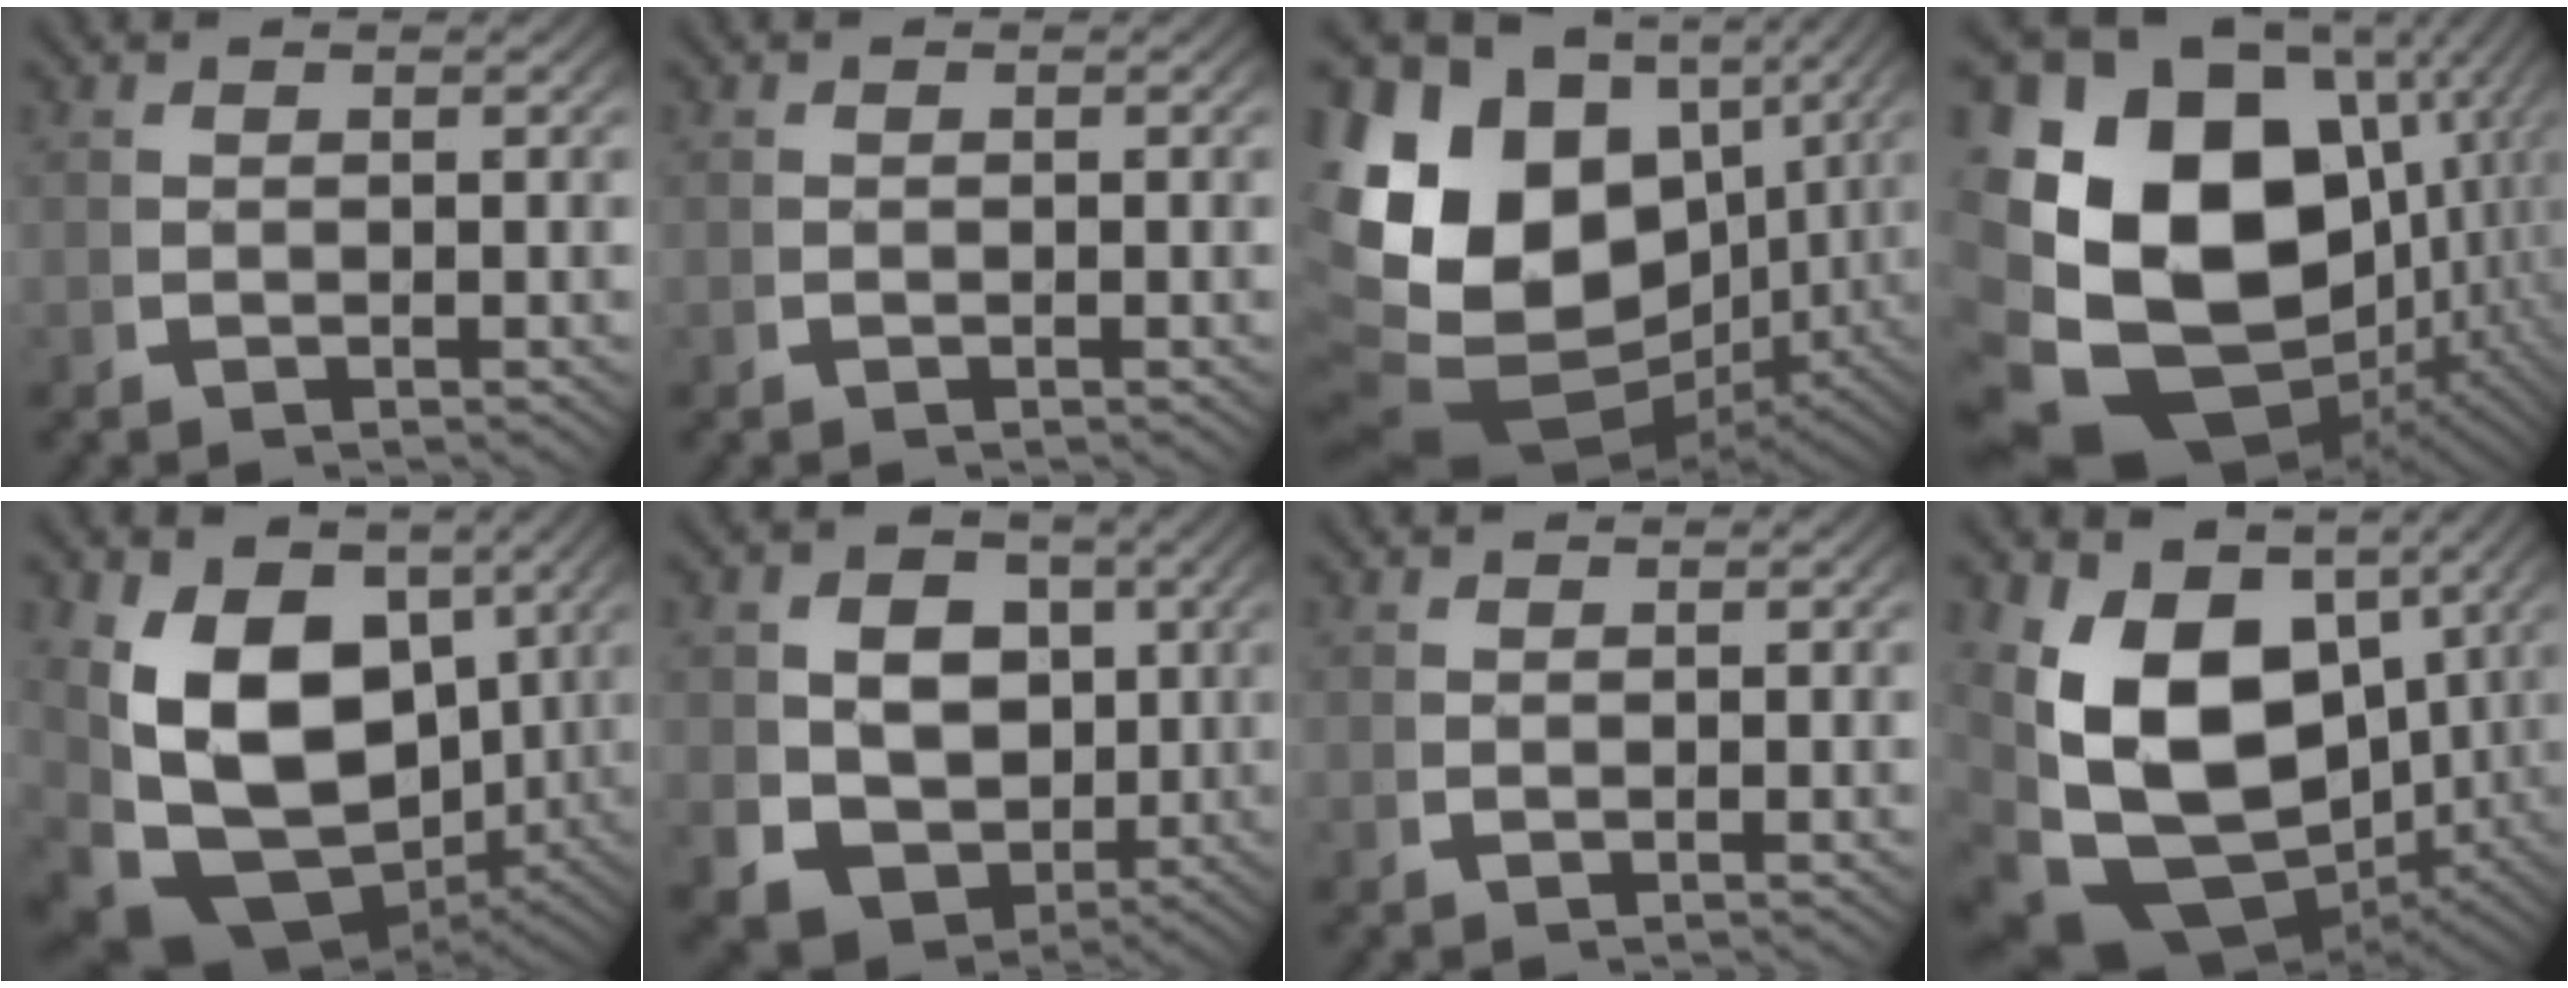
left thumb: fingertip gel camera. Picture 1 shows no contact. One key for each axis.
{"total": 0.0}
{"total": 22.4, "fx": -0.5, "fy": 16.6, "fz": 15.0, "tx": -0.326, "ty": -0.080, "tz": 0.020}
{"total": 25.5, "fx": -2.4, "fy": 18.1, "fz": 17.8, "tx": -0.351, "ty": -0.090, "tz": -0.003}
{"total": 16.6, "fx": -1.2, "fy": 12.0, "fz": 11.4, "tx": -0.249, "ty": -0.086, "tz": 0.020}
{"total": 11.1, "fx": -1.9, "fy": 9.5, "fz": 5.6, "tx": -0.125, "ty": -0.062, "tz": -0.013}
{"total": 0.0}
{"total": 18.5, "fx": -1.6, "fy": 13.2, "fz": 12.9, "tx": -0.281, "ty": -0.087, "tz": 0.014}